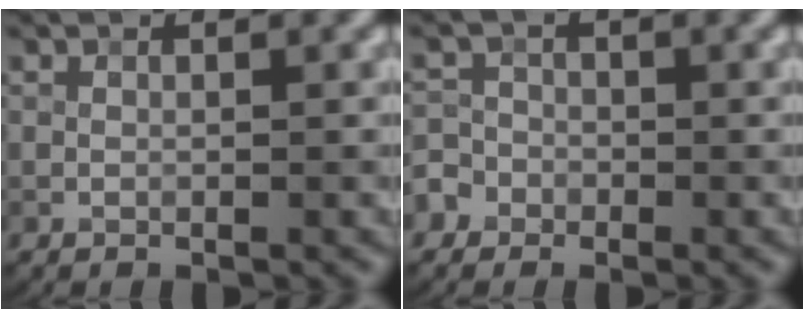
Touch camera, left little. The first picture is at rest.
{"total": 3.2, "force": [-1.9, 2.6, 0.4], "torque": [0.013, -0.001, -0.040]}